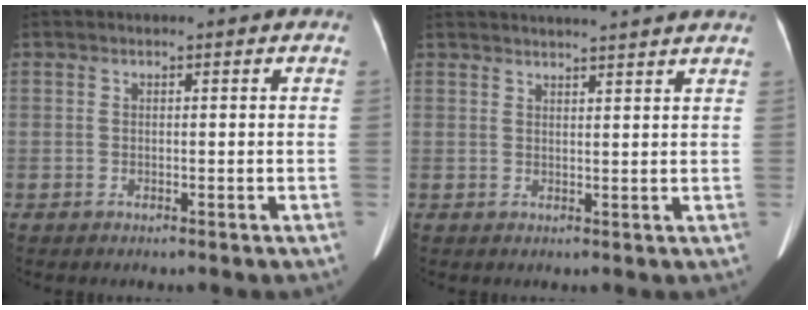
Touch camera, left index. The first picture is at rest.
{"total": 10.1, "force": [9.3, -0.3, 3.9], "torque": [-0.056, 0.023, 0.106]}